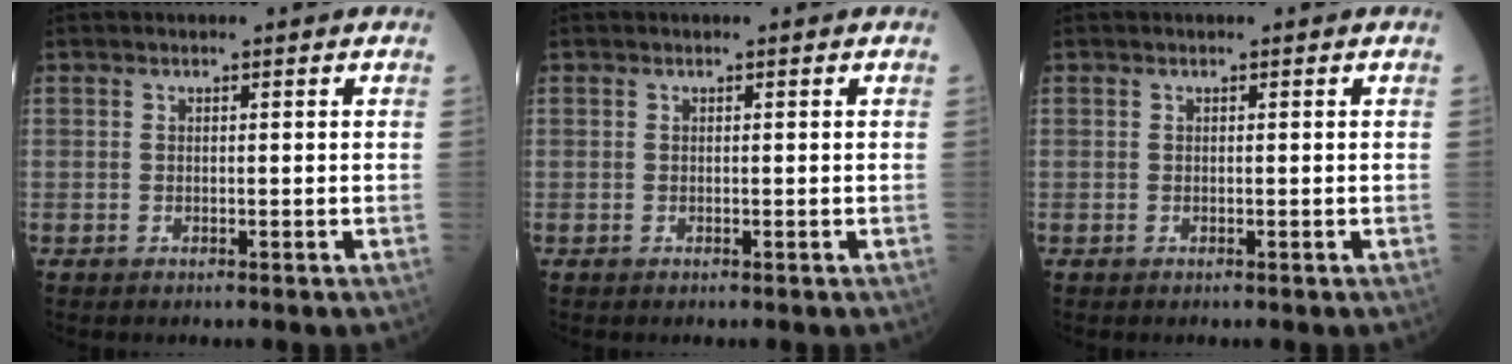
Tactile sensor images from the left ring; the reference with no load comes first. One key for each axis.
{"total": 0.0}
{"total": 0.0}